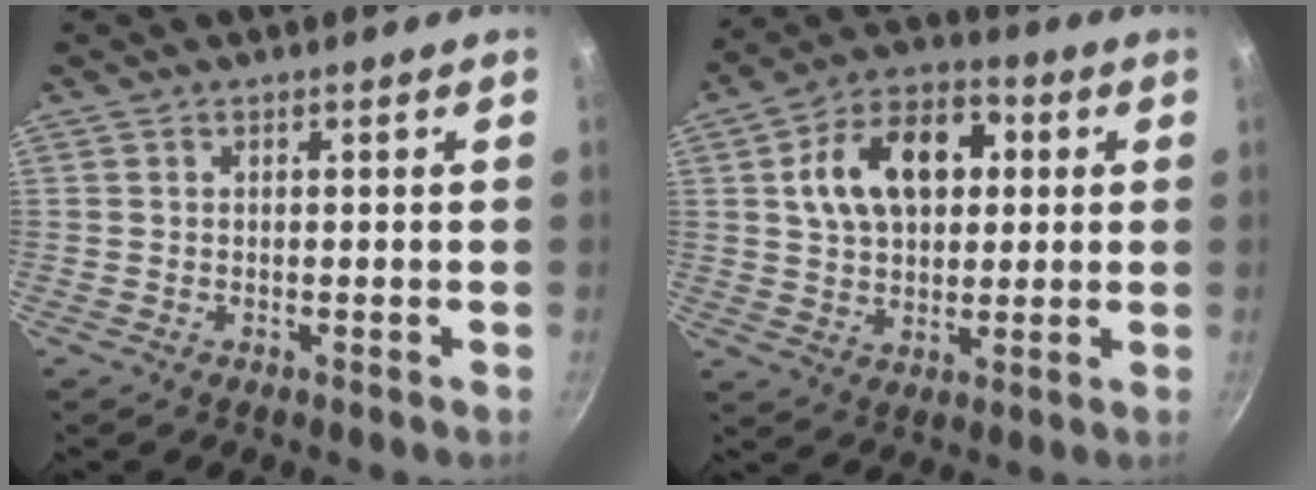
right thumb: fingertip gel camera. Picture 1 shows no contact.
{"total": 15.7, "force": [3.5, 10.2, 11.3], "torque": [-0.164, 0.013, 0.054]}